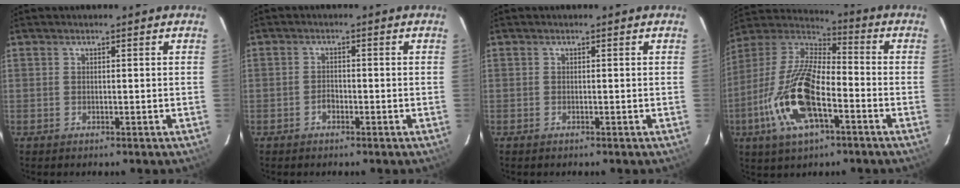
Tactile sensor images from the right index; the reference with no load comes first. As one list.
[{"total": 1.6, "force": [-1.0, 1.0, 0.6], "torque": [-0.012, 0.004, -0.018]}, {"total": 0.0}, {"total": 19.2, "force": [-7.2, 7.6, 16.1], "torque": [-0.340, -0.018, -0.145]}]